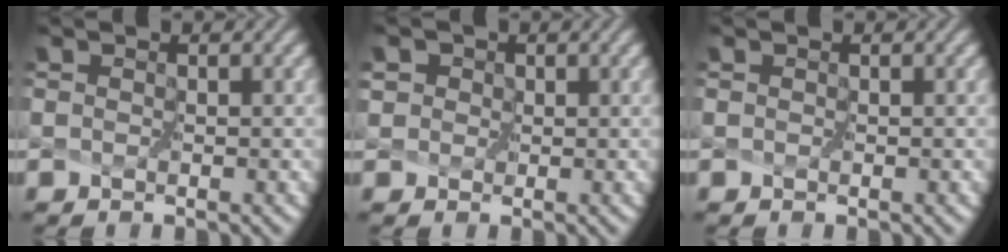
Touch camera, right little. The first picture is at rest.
{"total": 3.7, "force": [1.6, 2.9, 1.7], "torque": [-0.018, 0.028, -0.001]}
{"total": 0.0}